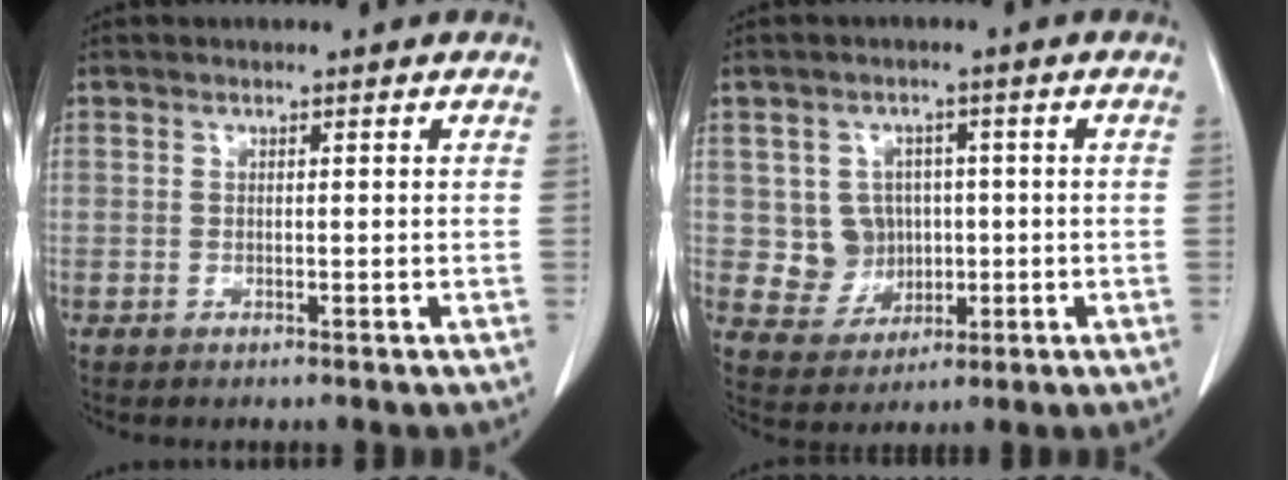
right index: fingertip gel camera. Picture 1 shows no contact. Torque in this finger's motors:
{"motor_torque": [0.00, 0.07, 0.05, 0.00]}